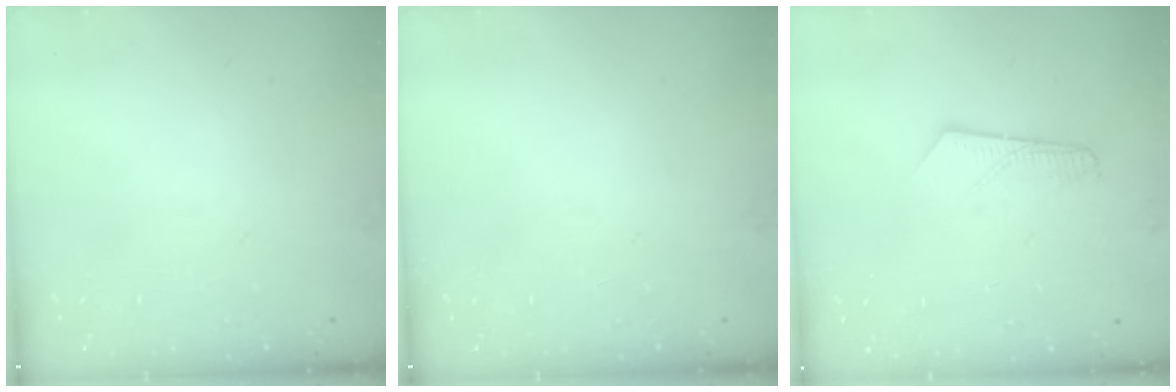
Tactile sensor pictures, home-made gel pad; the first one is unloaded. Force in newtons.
{"total": 0.0}
{"total": 6.3, "press": 6.3, "slide": 0.5}